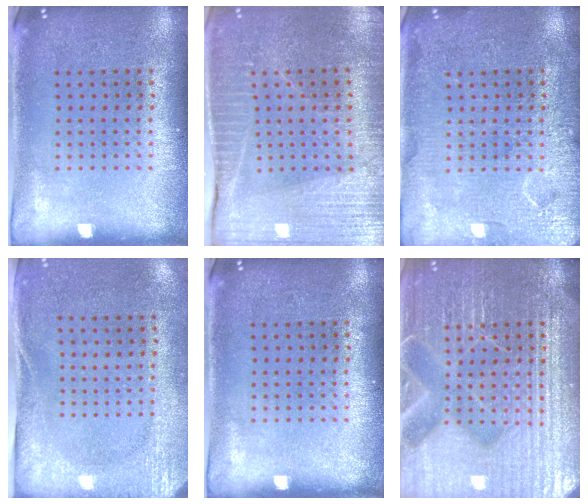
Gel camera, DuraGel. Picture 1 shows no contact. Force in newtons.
{"total": 3.5, "press": 3.4, "slide": 0.6}
{"total": 5.1, "press": 5.1, "slide": 0.7}
{"total": 2.7, "press": 2.2, "slide": 1.7}
{"total": 0.0}
{"total": 7.6, "press": 7.5, "slide": 0.9}